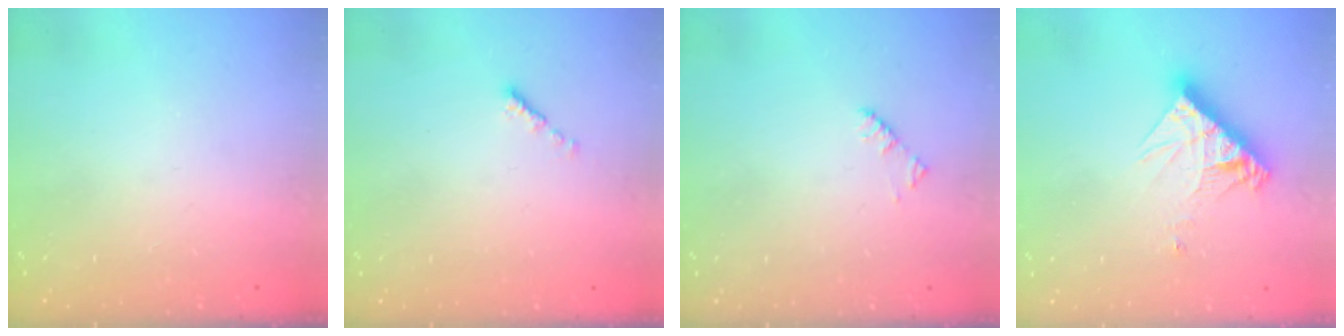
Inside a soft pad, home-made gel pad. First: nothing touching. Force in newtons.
{"total": 0.0}
{"total": 1.9, "press": 1.9, "slide": 0.3}
{"total": 11.9, "press": 11.8, "slide": 1.0}